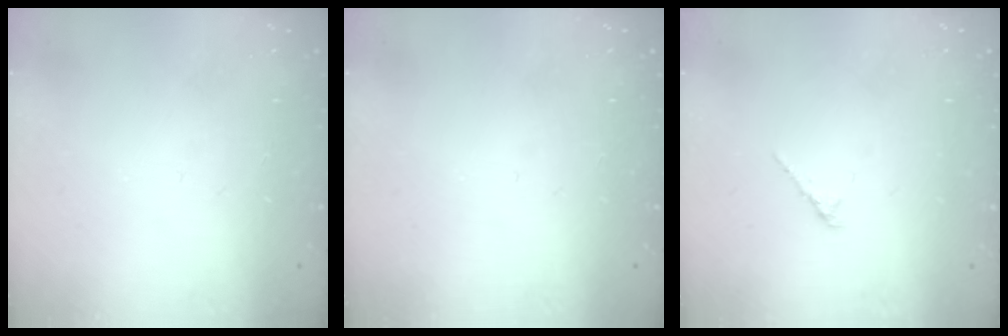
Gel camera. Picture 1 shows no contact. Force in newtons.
{"total": 0.0}
{"total": 1.2, "press": 1.1, "slide": 0.4}